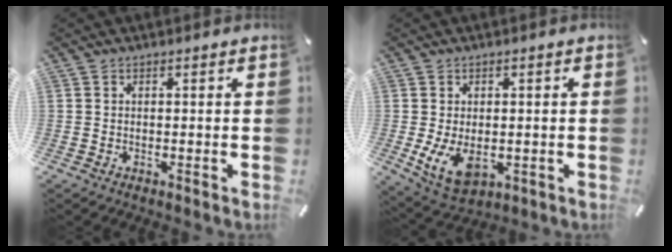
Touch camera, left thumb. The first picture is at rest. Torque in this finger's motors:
{"motor_torque": [1.67, 1.90, 1.04, 0.34, 0.11]}